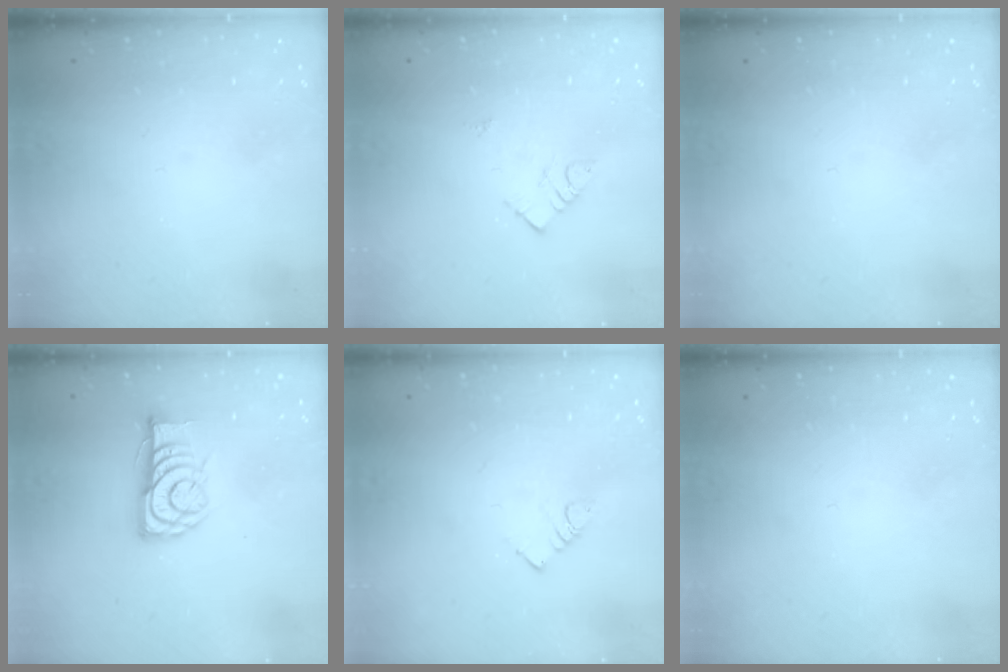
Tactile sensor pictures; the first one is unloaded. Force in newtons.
{"total": 5.6, "press": 5.6, "slide": 0.1}
{"total": 0.0}
{"total": 11.5, "press": 11.4, "slide": 0.5}
{"total": 2.9, "press": 2.9, "slide": 0.5}
{"total": 0.0}